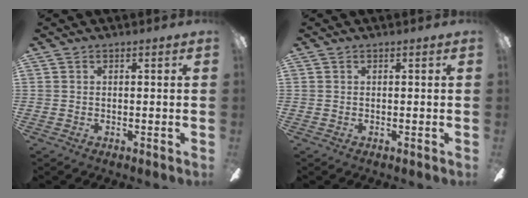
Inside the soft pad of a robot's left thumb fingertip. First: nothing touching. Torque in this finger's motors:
{"motor_torque": [-0.12, 0.12, -0.09, 0.27, 0.00]}